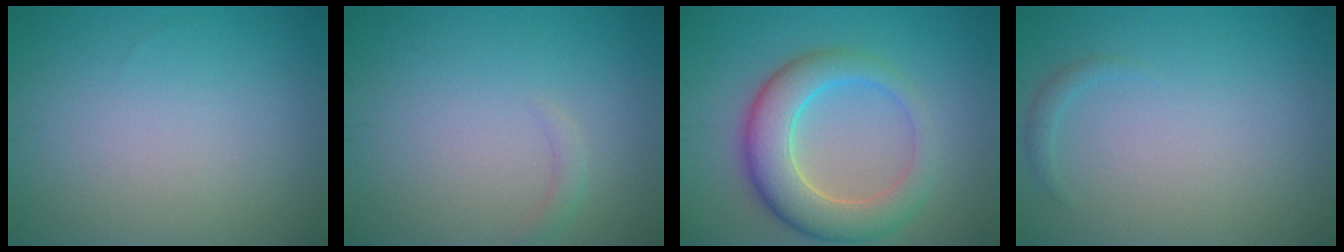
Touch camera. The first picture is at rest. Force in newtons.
{"total": 0.9, "press": 0.9, "slide": 0.2}
{"total": 7.0, "press": 6.9, "slide": 0.7}
{"total": 0.8, "press": 0.8, "slide": 0.0}